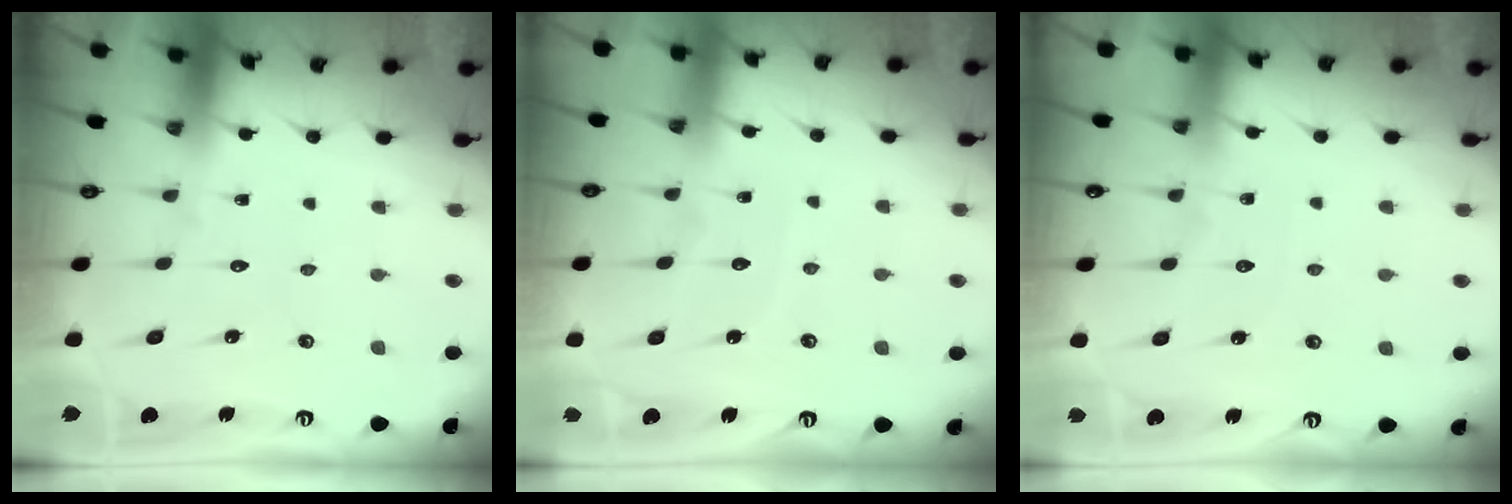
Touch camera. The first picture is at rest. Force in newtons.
{"total": 3.7, "press": 3.7, "slide": 0.2}
{"total": 4.6, "press": 4.6, "slide": 0.5}